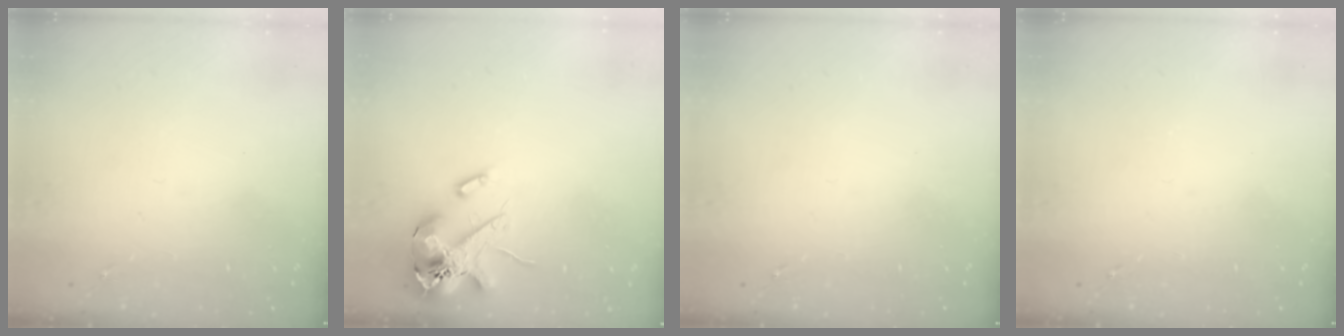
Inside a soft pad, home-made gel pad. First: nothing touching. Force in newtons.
{"total": 14.4, "press": 14.2, "slide": 2.4}
{"total": 0.0}
{"total": 0.0}